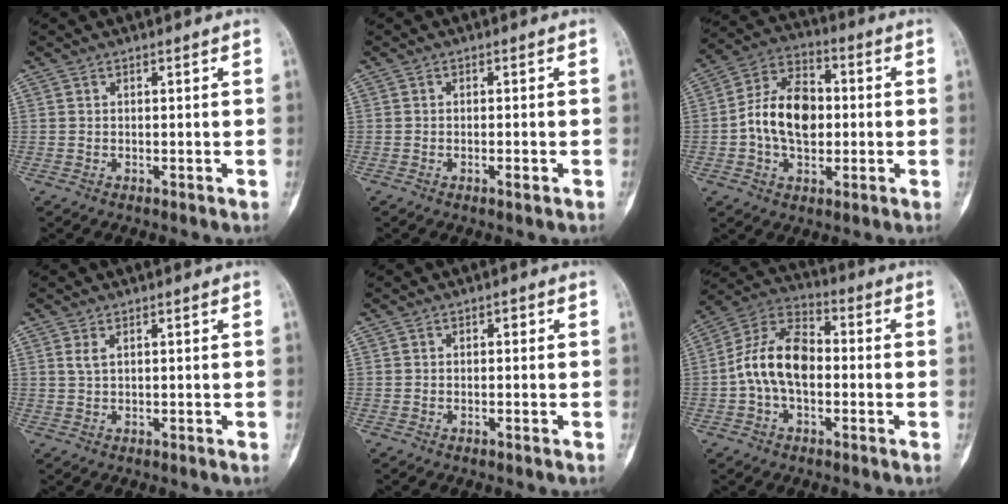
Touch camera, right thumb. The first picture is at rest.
{"total": 1.3, "force": [-0.6, 0.3, 1.1], "torque": [-0.018, 0.001, -0.008]}
{"total": 13.5, "force": [-0.5, 9.0, 10.0], "torque": [-0.159, 0.026, -0.015]}
{"total": 1.3, "force": [0.7, 0.5, 1.0], "torque": [-0.023, 0.007, 0.018]}
{"total": 0.9, "force": [0.0, 0.4, 0.8], "torque": [-0.007, 0.006, -0.001]}
{"total": 12.9, "force": [-1.2, 7.9, 10.1], "torque": [-0.182, 0.039, -0.032]}